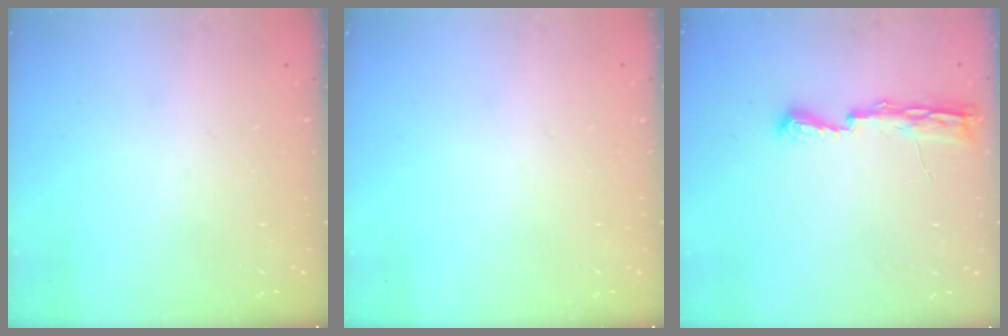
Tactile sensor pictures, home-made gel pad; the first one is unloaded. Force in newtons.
{"total": 0.0}
{"total": 7.1, "press": 7.1, "slide": 0.8}